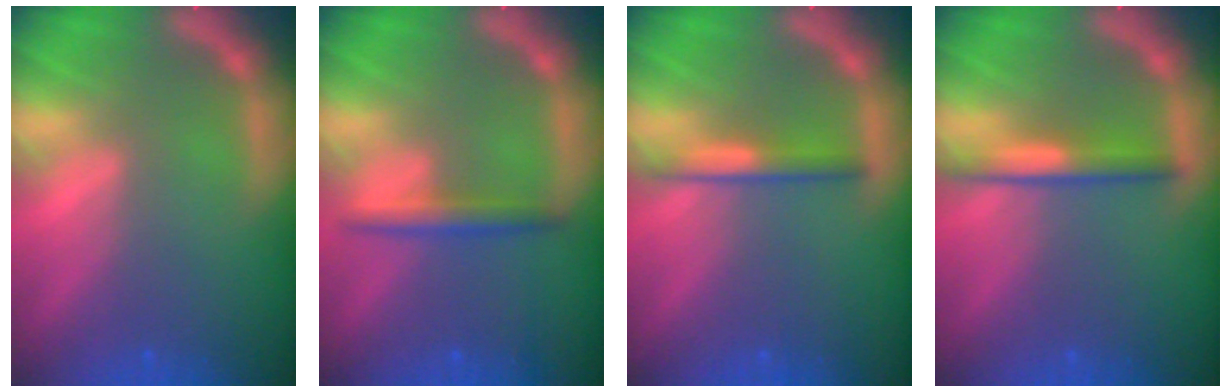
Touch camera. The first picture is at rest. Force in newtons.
{"total": 2.4}
{"total": 2.4}
{"total": 3.0}